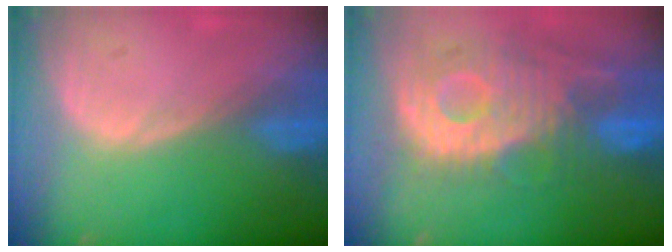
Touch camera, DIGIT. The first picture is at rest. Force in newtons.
{"total": 12.0, "press": 10.8, "slide": 5.3}